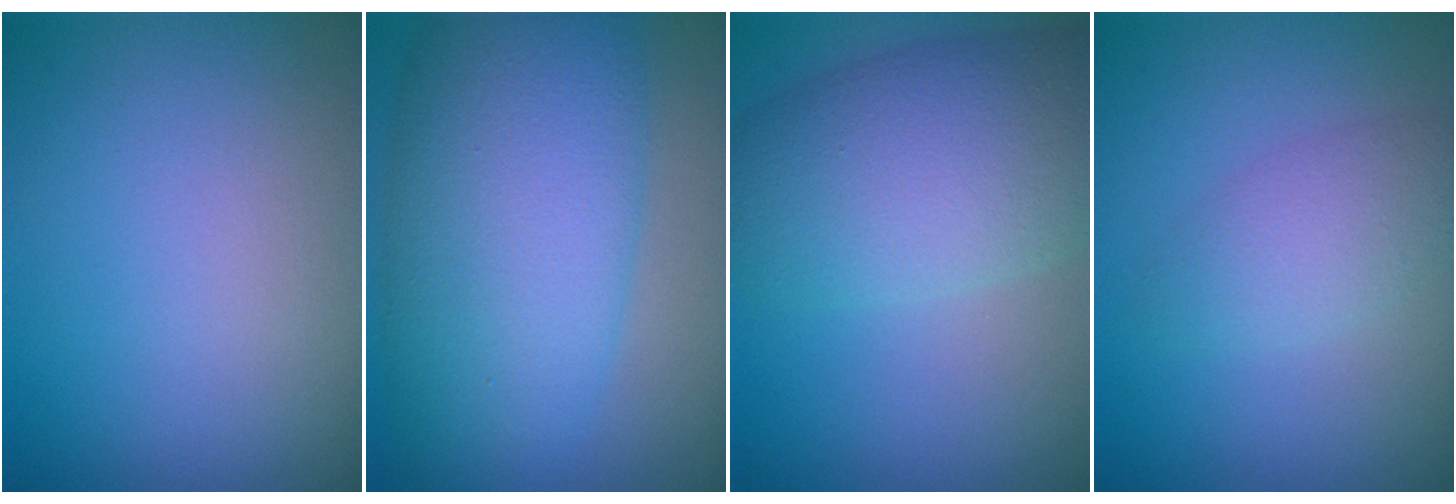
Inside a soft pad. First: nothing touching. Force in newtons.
{"total": 10.7, "press": 10.7, "slide": 0.4}
{"total": 8.0, "press": 8.0, "slide": 0.3}
{"total": 2.7, "press": 2.7, "slide": 0.1}